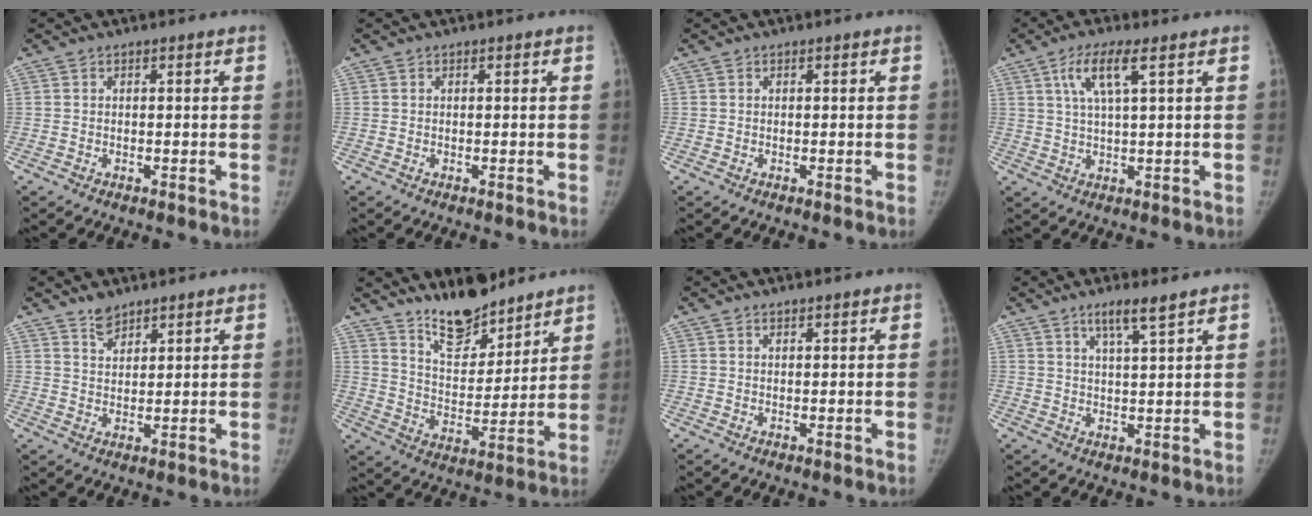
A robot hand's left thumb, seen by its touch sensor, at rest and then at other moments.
{"total": 0.0}
{"total": 0.0}
{"total": 6.5, "force": [2.9, 1.0, 5.8], "torque": [-0.126, -0.002, 0.058]}
{"total": 3.4, "force": [2.9, 1.5, 1.0], "torque": [0.000, -0.020, 0.053]}
{"total": 11.9, "force": [10.2, 4.4, 4.1], "torque": [-0.033, -0.076, 0.182]}
{"total": 0.7, "force": [0.6, 0.2, 0.3], "torque": [0.001, -0.003, 0.011]}
{"total": 4.6, "force": [3.2, 0.2, 3.3], "torque": [-0.054, -0.020, 0.059]}